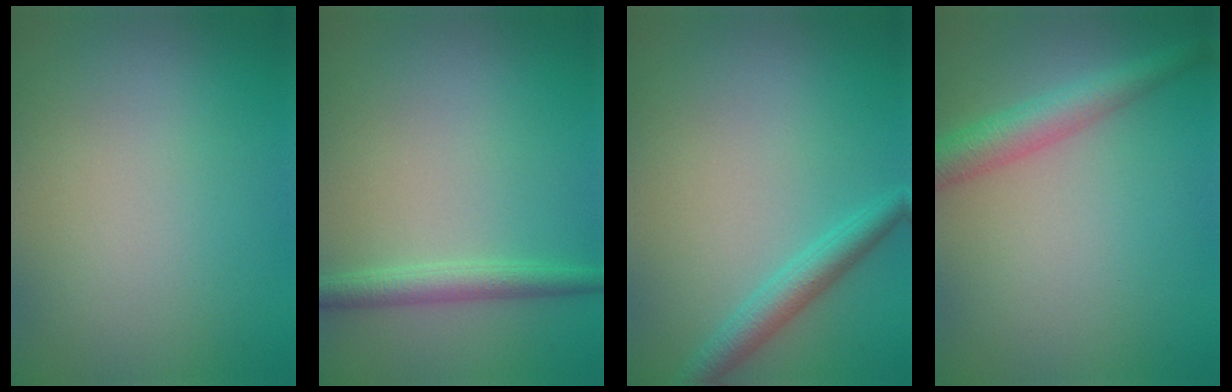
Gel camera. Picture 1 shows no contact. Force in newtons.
{"total": 2.3, "press": 2.3, "slide": 0.1}
{"total": 2.6, "press": 2.6, "slide": 0.2}
{"total": 3.6, "press": 3.6, "slide": 0.1}